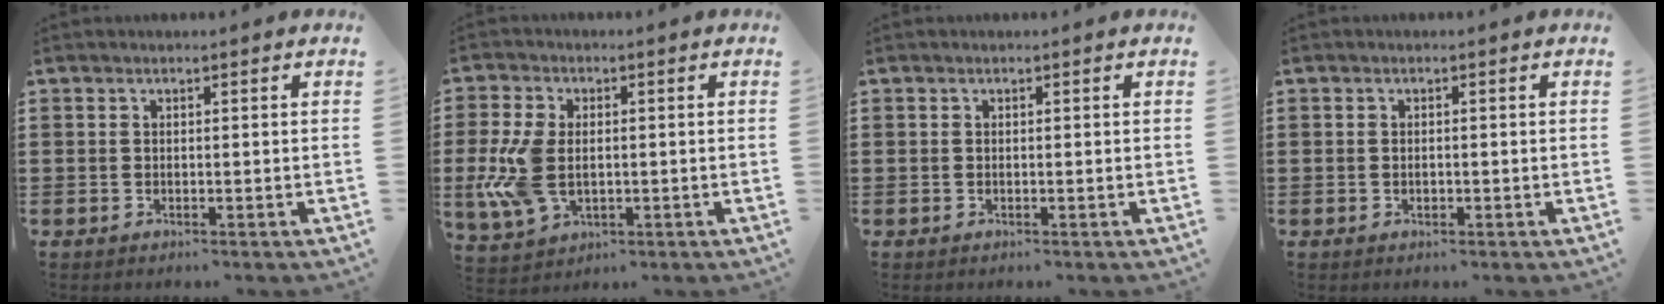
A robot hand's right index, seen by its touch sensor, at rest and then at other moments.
{"total": 8.7, "force": [-0.7, 5.4, 6.8], "torque": [-0.169, -0.002, -0.016]}
{"total": 0.0}
{"total": 0.7, "force": [-0.2, 0.3, 0.6], "torque": [-0.013, -0.002, -0.002]}